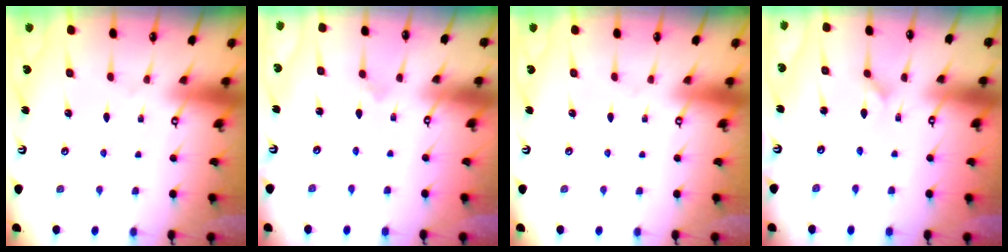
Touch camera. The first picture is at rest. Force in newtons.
{"total": 1.8, "press": 1.7, "slide": 0.1}
{"total": 0.0}
{"total": 1.0, "press": 1.0, "slide": 0.2}